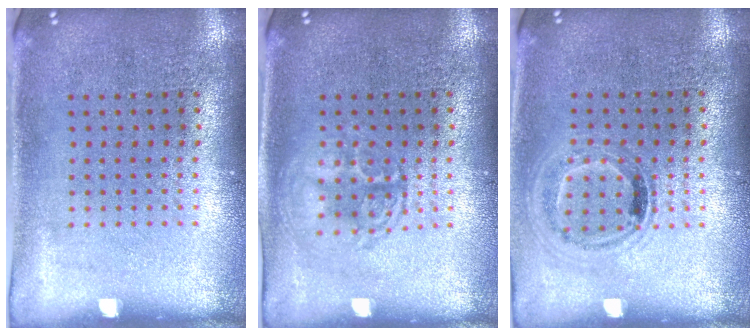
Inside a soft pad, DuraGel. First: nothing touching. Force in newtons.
{"total": 1.3, "press": 1.3, "slide": 0.1}
{"total": 1.0, "press": 0.9, "slide": 0.4}